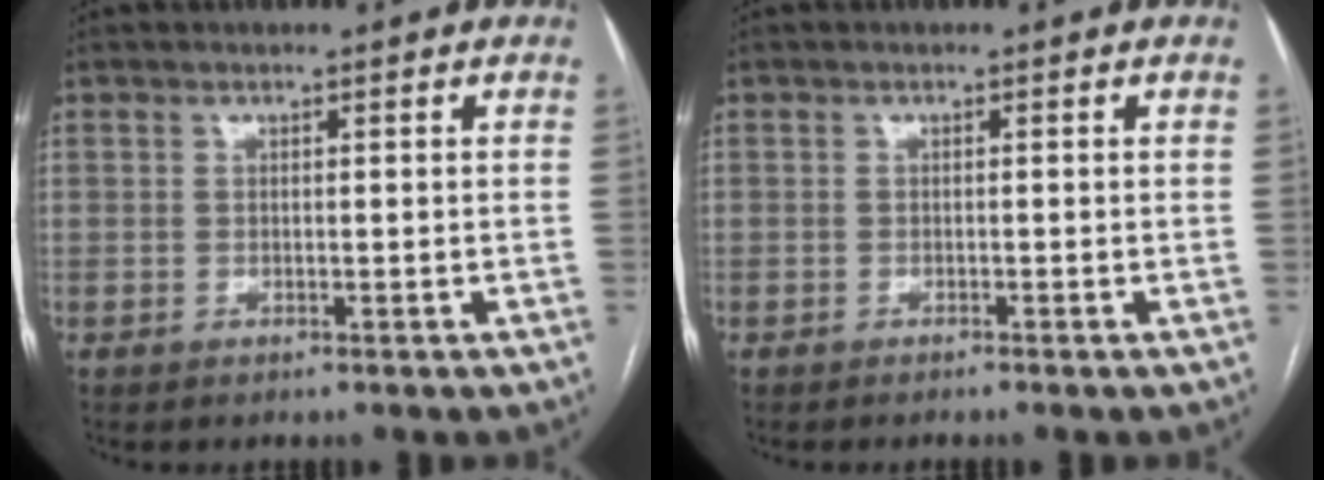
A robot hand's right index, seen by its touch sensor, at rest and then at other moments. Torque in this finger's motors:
{"motor_torque": [-0.02, 0.06, -0.06, 0.01]}